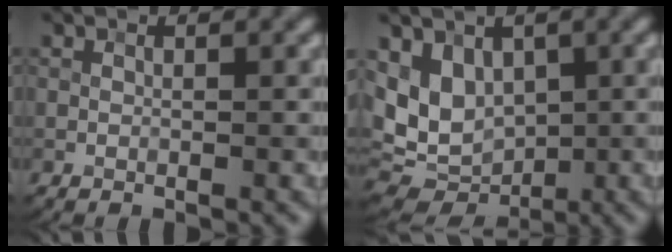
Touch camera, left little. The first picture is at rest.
{"total": 6.4, "force": [1.2, 4.8, 4.1], "torque": [-0.078, -0.013, 0.024]}